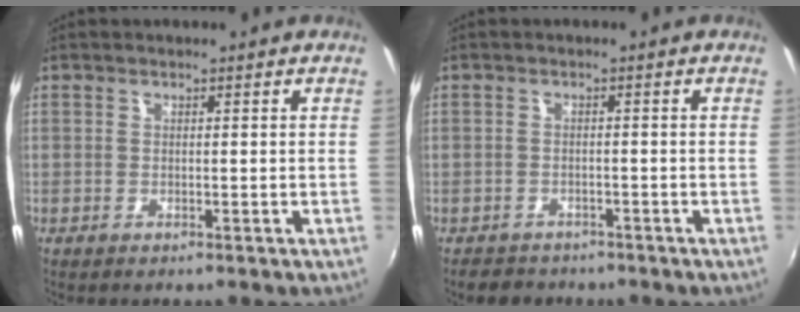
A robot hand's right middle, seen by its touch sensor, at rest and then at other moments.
{"total": 3.6, "force": [-3.0, 2.0, 0.4], "torque": [-0.016, 0.002, -0.050]}